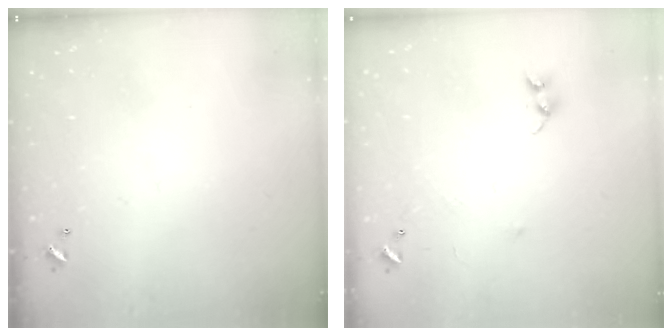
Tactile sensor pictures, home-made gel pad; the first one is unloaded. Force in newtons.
{"total": 6.4, "press": 6.4, "slide": 0.4}